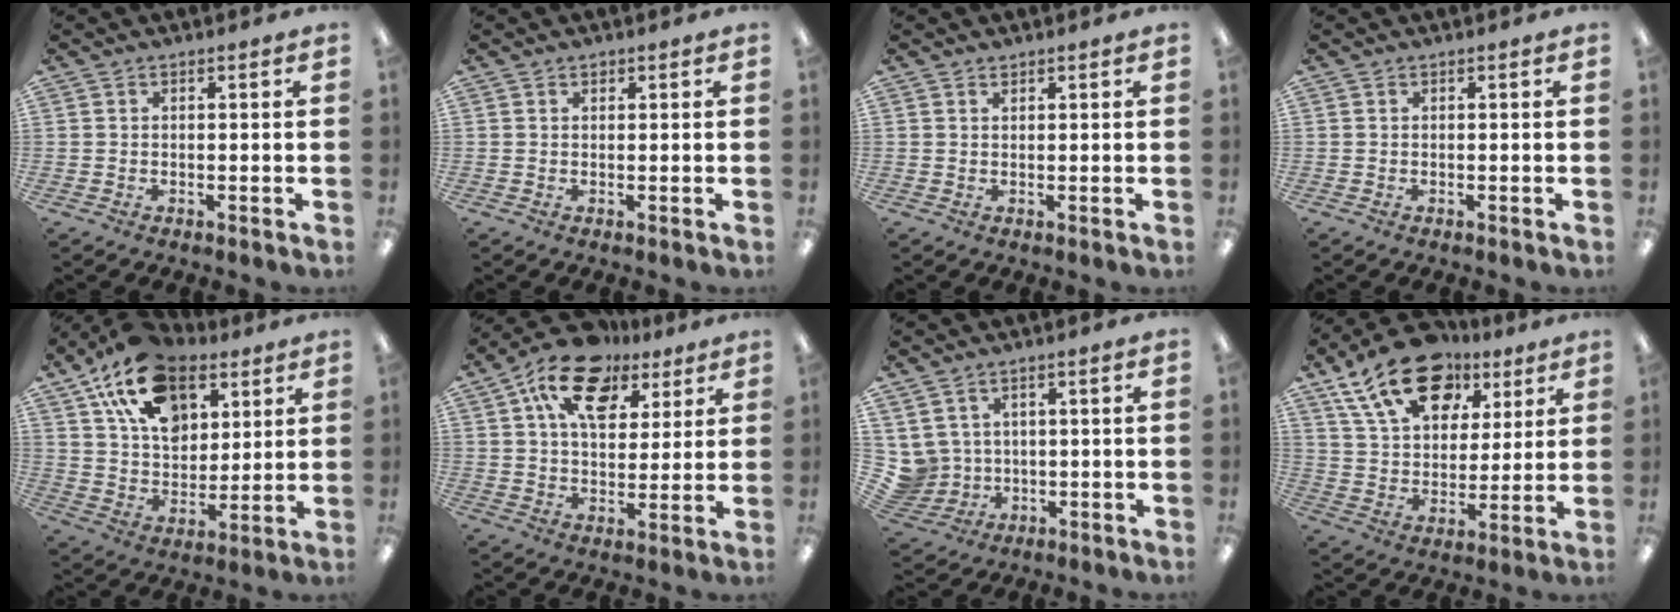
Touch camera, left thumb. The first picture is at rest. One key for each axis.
{"total": 0.7, "fx": 0.5, "fy": 0.5, "fz": 0.3, "tx": 0.001, "ty": -0.002, "tz": 0.007}
{"total": 0.7, "fx": 0.7, "fy": 0.3, "fz": 0.1, "tx": -0.003, "ty": 0.000, "tz": 0.013}
{"total": 0.0}
{"total": 19.5, "fx": 11.3, "fy": 11.9, "fz": 10.6, "tx": -0.189, "ty": -0.040, "tz": 0.206}
{"total": 14.9, "fx": 8.7, "fy": 8.9, "fz": 8.1, "tx": -0.137, "ty": -0.034, "tz": 0.159}
{"total": 5.8, "fx": 1.9, "fy": 5.4, "fz": 0.8, "tx": -0.057, "ty": -0.010, "tz": 0.040}
{"total": 19.0, "fx": 11.6, "fy": 11.3, "fz": 9.9, "tx": -0.172, "ty": -0.049, "tz": 0.212}